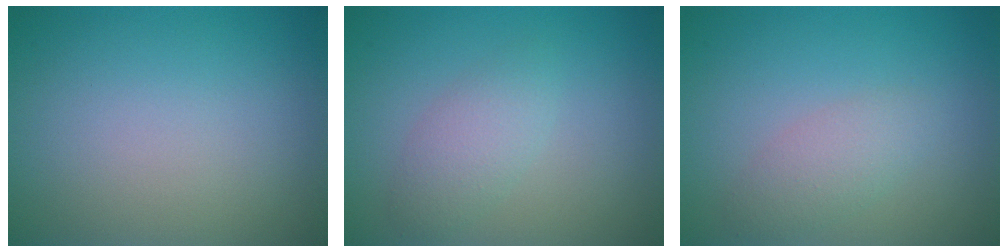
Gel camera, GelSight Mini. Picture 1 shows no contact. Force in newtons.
{"total": 2.3, "press": 2.3, "slide": 0.1}
{"total": 2.2, "press": 2.2, "slide": 0.1}